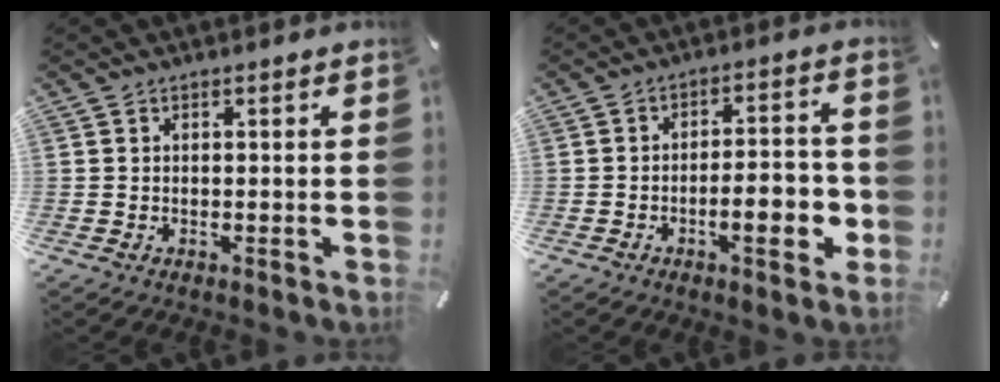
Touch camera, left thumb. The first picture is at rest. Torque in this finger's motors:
{"motor_torque": [0.72, 2.95, 1.22, 0.30, 0.32]}